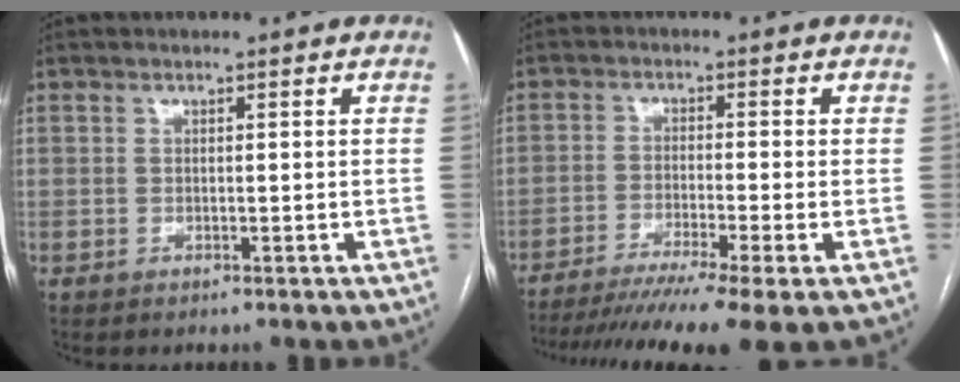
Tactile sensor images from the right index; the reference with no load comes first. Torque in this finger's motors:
{"motor_torque": [1.15, -0.99, 0.65, 0.17]}